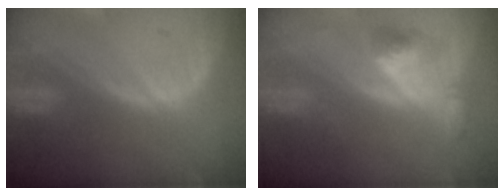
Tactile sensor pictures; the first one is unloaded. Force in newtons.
{"total": 5.6, "press": 5.1, "slide": 2.3}